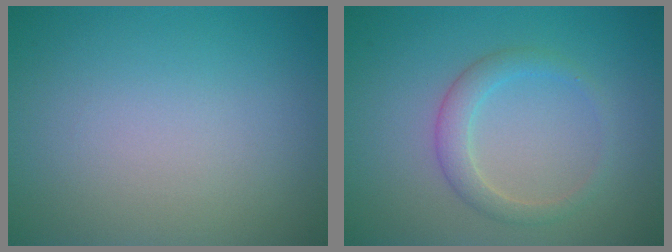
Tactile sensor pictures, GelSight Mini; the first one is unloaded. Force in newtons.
{"total": 2.2, "press": 2.2, "slide": 0.1}